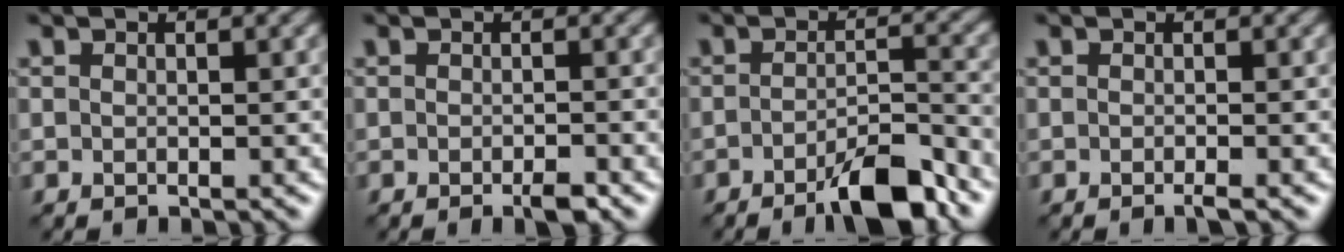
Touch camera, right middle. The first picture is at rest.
{"total": 1.6, "force": [-1.0, 0.2, 1.3], "torque": [-0.017, -0.002, -0.015]}
{"total": 5.8, "force": [-3.7, 1.2, 4.3], "torque": [-0.065, 0.003, -0.060]}
{"total": 0.9, "force": [-0.5, 0.0, 0.8], "torque": [-0.012, -0.004, -0.011]}